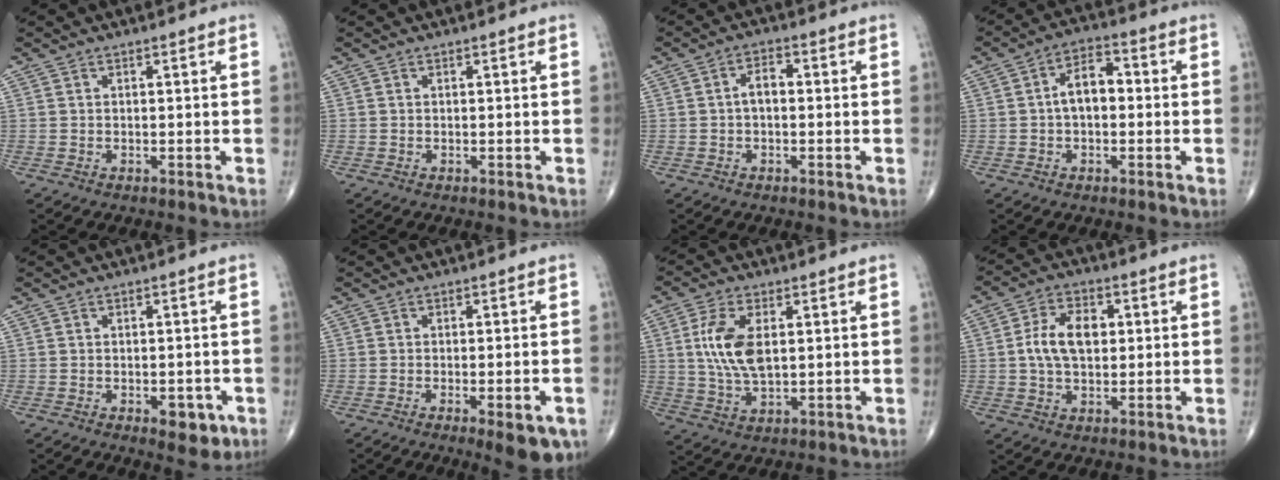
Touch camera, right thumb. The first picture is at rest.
{"total": 0.0}
{"total": 3.4, "force": [-0.2, 1.9, 2.7], "torque": [-0.039, 0.016, -0.008]}
{"total": 7.0, "force": [-0.1, 4.2, 5.6], "torque": [-0.081, 0.028, -0.011]}
{"total": 5.0, "force": [-2.0, 2.6, 3.8], "torque": [-0.031, 0.004, -0.018]}
{"total": 7.6, "force": [-3.3, 2.1, 6.5], "torque": [-0.077, 0.001, -0.037]}
{"total": 9.8, "force": [1.8, 4.9, 8.3], "torque": [-0.168, -0.007, 0.037]}
{"total": 9.0, "force": [1.0, 5.7, 7.0], "torque": [-0.117, 0.011, 0.015]}